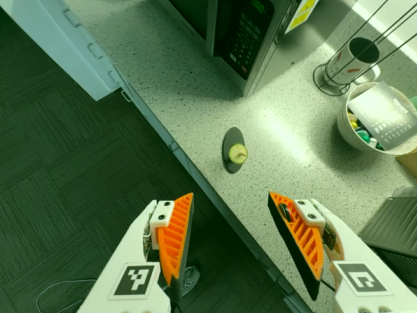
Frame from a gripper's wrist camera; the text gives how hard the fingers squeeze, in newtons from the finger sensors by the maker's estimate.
{"total": 0.0}